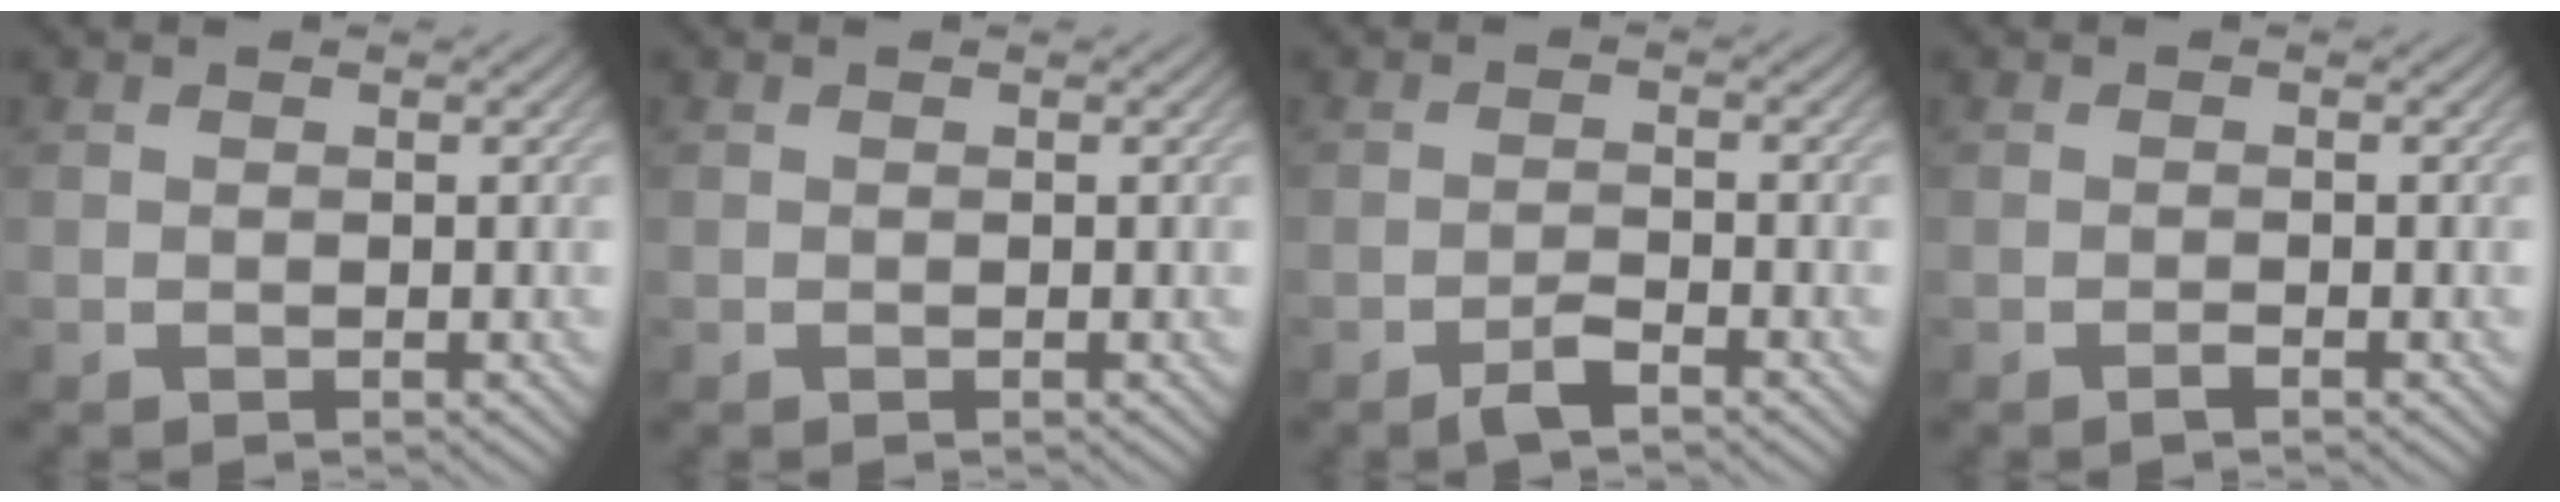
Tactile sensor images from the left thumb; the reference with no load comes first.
{"total": 0.0}
{"total": 2.3, "force": [-1.7, 0.4, 1.5], "torque": [-0.029, 0.003, -0.036]}
{"total": 0.8, "force": [-0.6, 0.1, 0.5], "torque": [-0.008, 0.002, -0.010]}